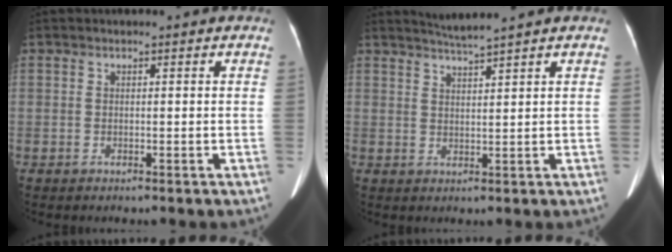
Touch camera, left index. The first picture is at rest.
{"total": 3.1, "force": [2.8, -1.2, 0.7], "torque": [-0.017, -0.003, 0.057]}